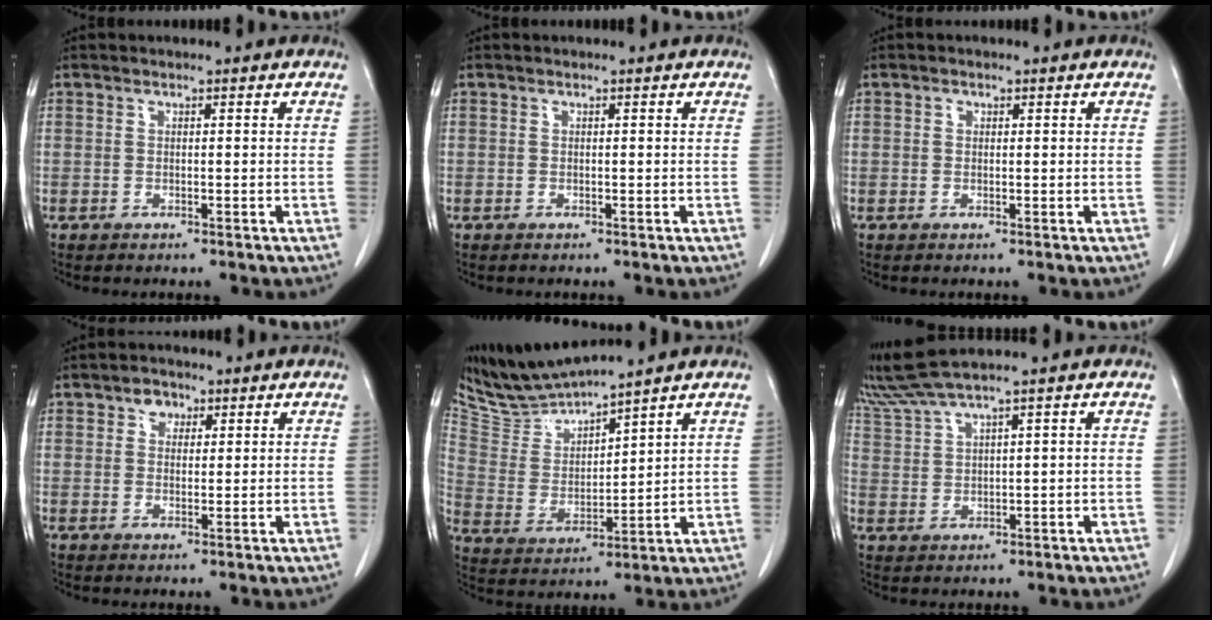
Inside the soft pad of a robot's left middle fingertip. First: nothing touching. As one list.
[{"total": 0.0}, {"total": 0.6, "force": [0.2, 0.4, 0.2], "torque": [-0.005, -0.001, 0.003]}, {"total": 2.5, "force": [1.3, 1.8, 1.1], "torque": [-0.019, 0.004, 0.021]}, {"total": 9.3, "force": [9.1, -0.7, 2.0], "torque": [-0.058, -0.004, 0.196]}, {"total": 4.7, "force": [4.1, -1.6, 1.8], "torque": [-0.053, 0.005, 0.093]}]